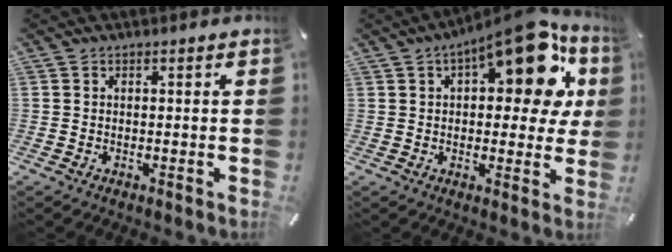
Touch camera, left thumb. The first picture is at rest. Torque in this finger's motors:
{"motor_torque": [2.50, 2.51, 2.03, -0.75, 0.17]}